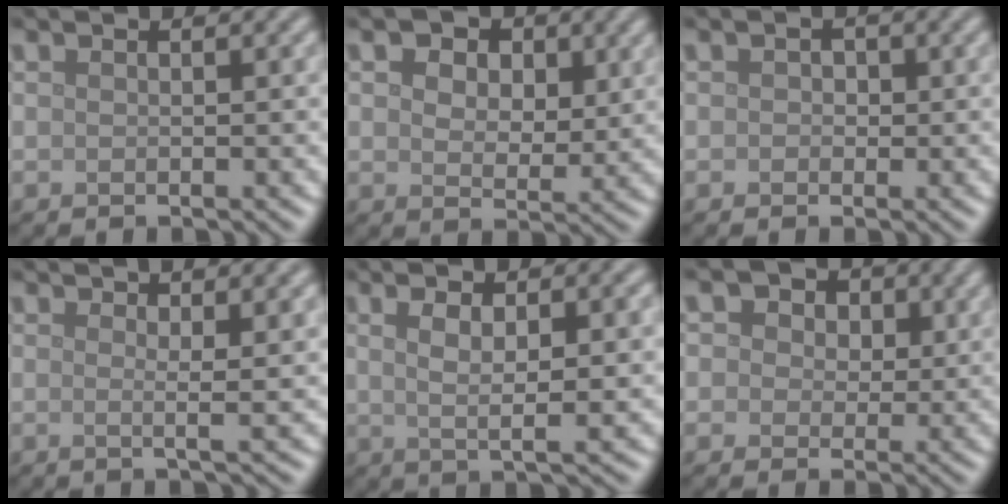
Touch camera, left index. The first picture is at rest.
{"total": 6.5, "force": [2.9, 4.1, 4.2], "torque": [-0.066, 0.011, 0.022]}
{"total": 1.1, "force": [0.2, 1.0, 0.5], "torque": [-0.002, 0.000, -0.003]}
{"total": 3.4, "force": [1.2, 0.7, 3.1], "torque": [-0.038, -0.002, 0.008]}
{"total": 5.2, "force": [0.9, 1.4, 4.9], "torque": [-0.078, 0.000, 0.017]}
{"total": 7.3, "force": [3.6, 5.3, 3.6], "torque": [-0.052, 0.018, 0.021]}